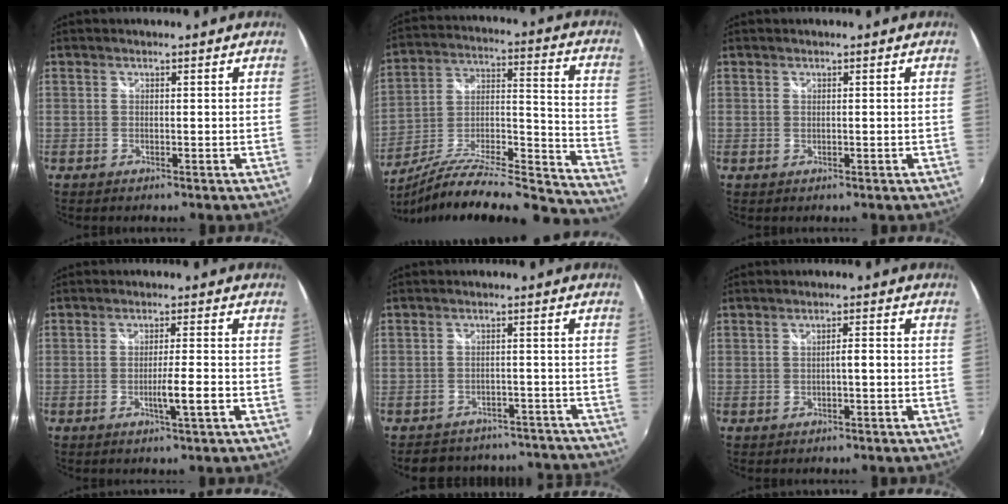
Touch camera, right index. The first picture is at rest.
{"total": 25.3, "force": [-21.5, 2.9, 13.0], "torque": [-0.179, -0.027, -0.337]}
{"total": 0.0}
{"total": 4.7, "force": [-1.7, -0.5, 4.4], "torque": [-0.072, -0.009, -0.028]}
{"total": 16.6, "force": [-14.8, 6.4, 4.0], "torque": [-0.083, 0.035, -0.168]}
{"total": 2.3, "force": [-0.5, 0.4, 2.2], "torque": [-0.036, 0.002, -0.008]}